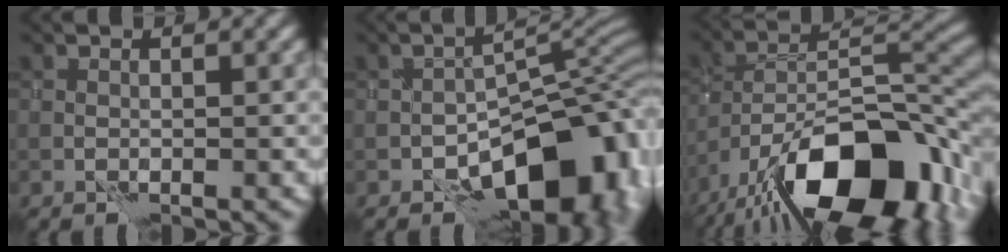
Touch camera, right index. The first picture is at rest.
{"total": 12.2, "force": [-6.0, 6.4, 8.4], "torque": [-0.094, -0.011, -0.097]}
{"total": 16.8, "force": [-10.9, 6.7, 10.9], "torque": [-0.172, 0.002, -0.188]}